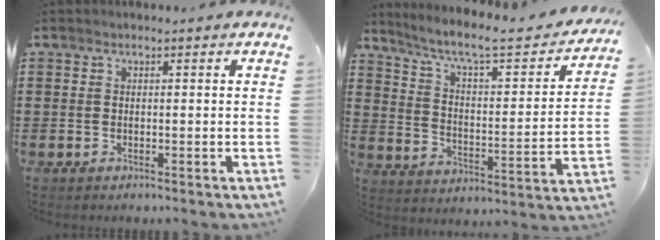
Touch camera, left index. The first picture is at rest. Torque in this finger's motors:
{"motor_torque": [1.33, -0.81, 0.14, 0.05]}